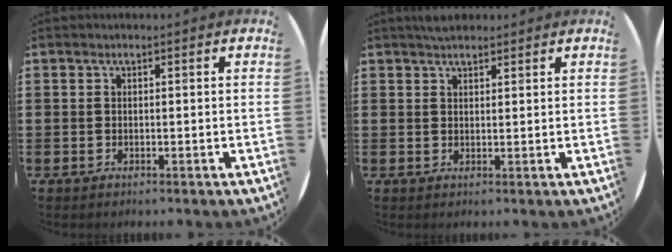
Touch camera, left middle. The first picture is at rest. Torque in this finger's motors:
{"motor_torque": [0.60, -0.58, 0.14, 0.07]}